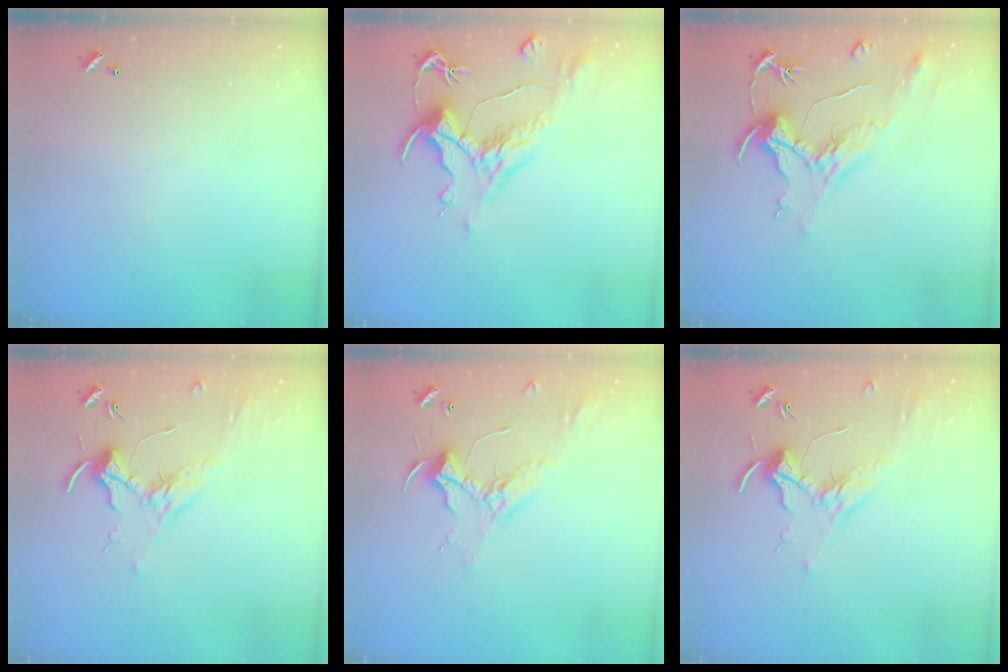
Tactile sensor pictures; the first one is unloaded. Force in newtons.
{"total": 1.8, "press": 1.1, "slide": 1.4}
{"total": 2.2, "press": 1.7, "slide": 1.3}
{"total": 1.7, "press": 1.5, "slide": 0.7}
{"total": 2.4, "press": 2.3, "slide": 0.8}
{"total": 1.7, "press": 1.5, "slide": 0.7}